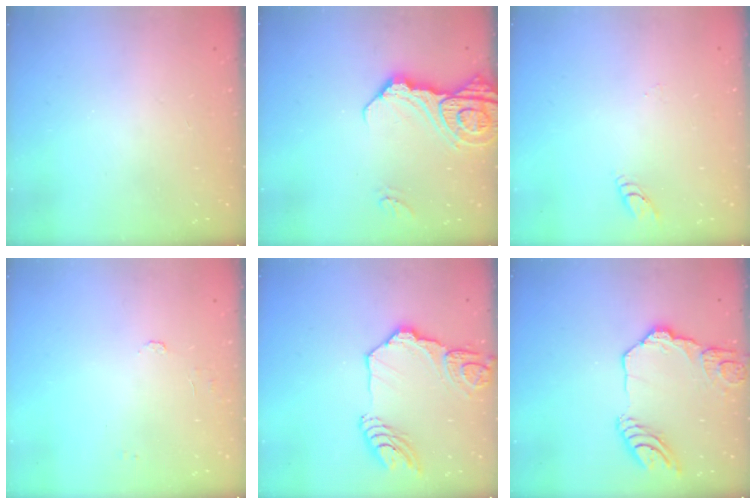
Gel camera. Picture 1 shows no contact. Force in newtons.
{"total": 13.9, "press": 13.9, "slide": 1.5}
{"total": 2.8, "press": 2.8, "slide": 0.3}
{"total": 4.1, "press": 4.1, "slide": 0.3}
{"total": 16.2, "press": 16.1, "slide": 1.9}
{"total": 15.7, "press": 15.6, "slide": 2.0}